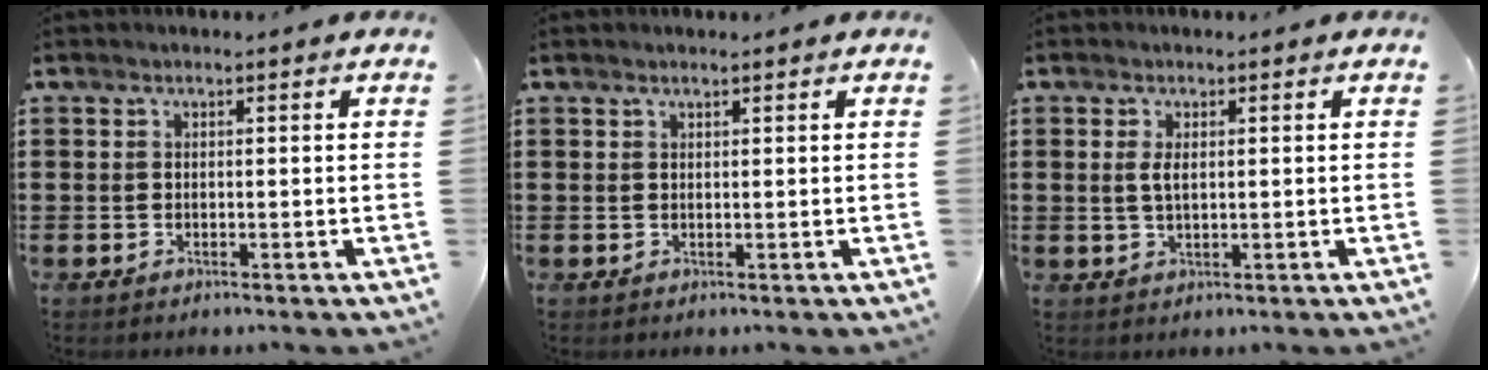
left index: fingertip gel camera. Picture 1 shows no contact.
{"total": 0.6, "force": [0.4, 0.0, 0.4], "torque": [-0.007, -0.001, 0.008]}
{"total": 2.3, "force": [0.4, 0.9, 2.1], "torque": [-0.051, 0.001, 0.003]}